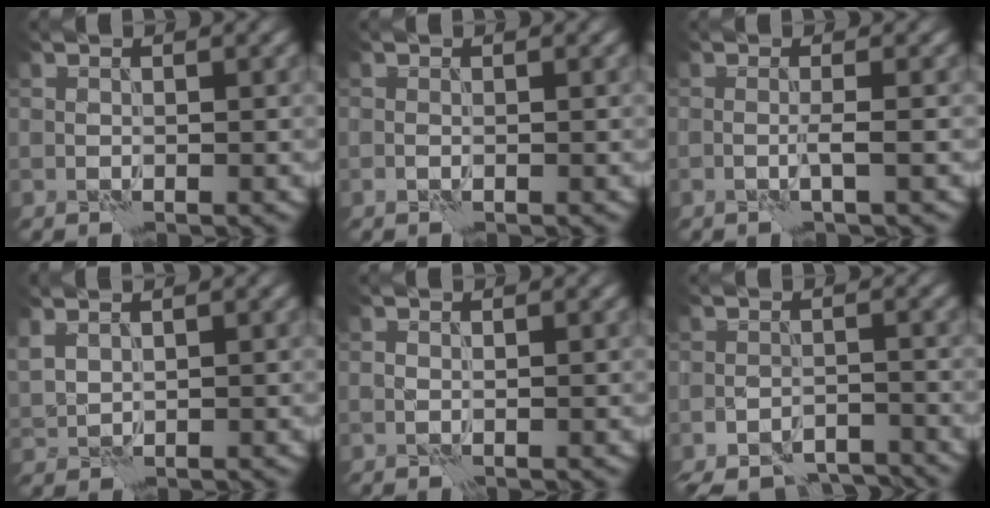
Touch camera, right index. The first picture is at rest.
{"total": 0.0}
{"total": 0.9, "force": [-0.1, -0.2, 0.9], "torque": [-0.014, 0.001, -0.007]}
{"total": 1.9, "force": [1.5, 0.9, 0.8], "torque": [-0.024, 0.004, 0.039]}
{"total": 0.0}
{"total": 7.4, "force": [-6.7, 2.6, 1.9], "torque": [-0.019, -0.004, -0.094]}